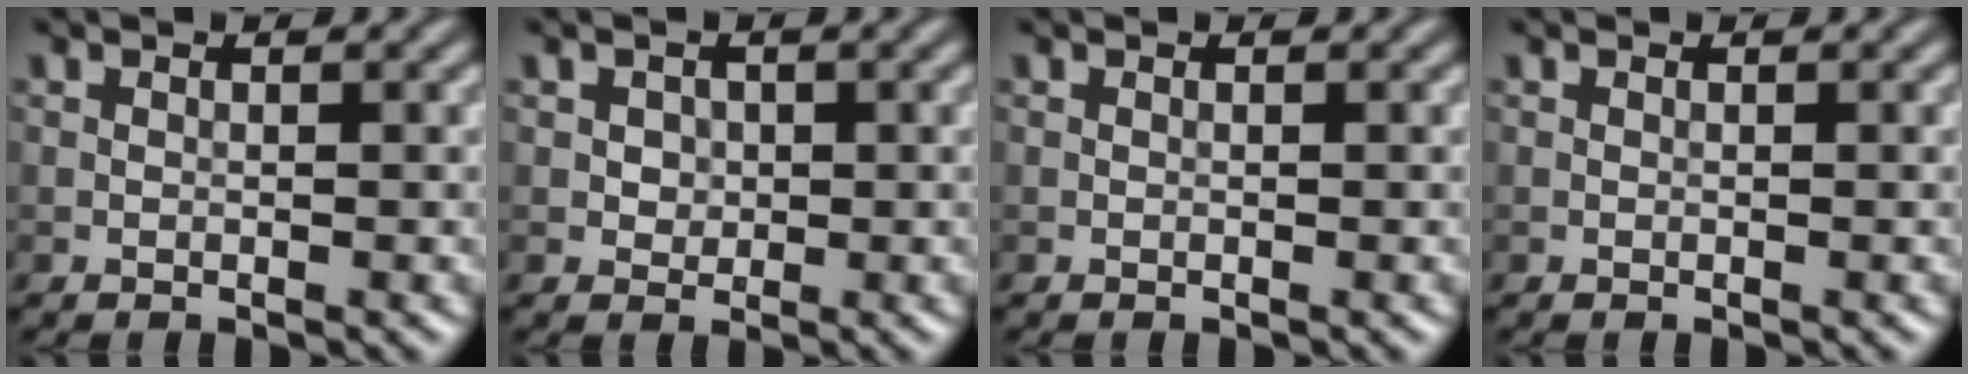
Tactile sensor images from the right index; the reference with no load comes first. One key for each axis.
{"total": 1.3, "fx": 0.3, "fy": 1.2, "fz": 0.5, "tx": -0.004, "ty": 0.000, "tz": 0.009}
{"total": 0.0}
{"total": 0.0}